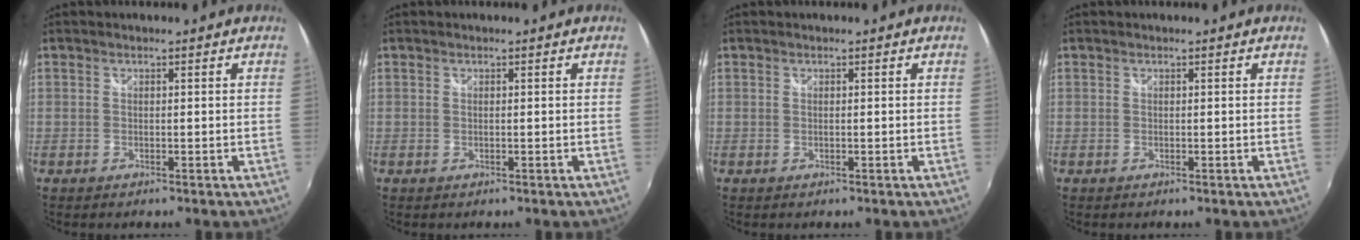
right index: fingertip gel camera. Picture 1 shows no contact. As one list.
[{"total": 0.0}, {"total": 0.0}, {"total": 0.0}]